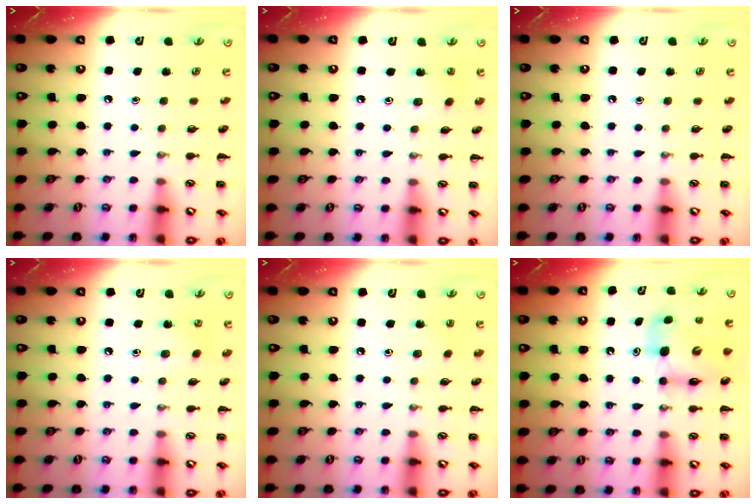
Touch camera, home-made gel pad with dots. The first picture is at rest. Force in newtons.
{"total": 2.2, "press": 2.1, "slide": 0.7}
{"total": 0.0}
{"total": 5.5, "press": 5.2, "slide": 1.5}
{"total": 3.3, "press": 3.1, "slide": 0.9}
{"total": 7.3, "press": 7.2, "slide": 0.9}